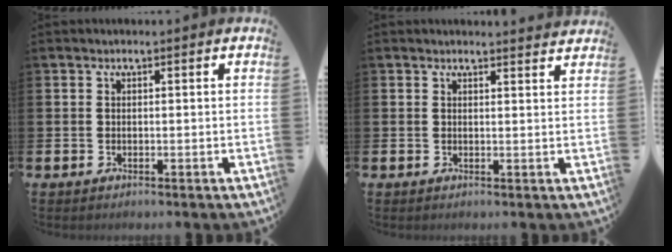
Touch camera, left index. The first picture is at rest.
{"total": 1.7, "force": [1.7, 0.0, -0.1], "torque": [0.011, -0.014, 0.029]}